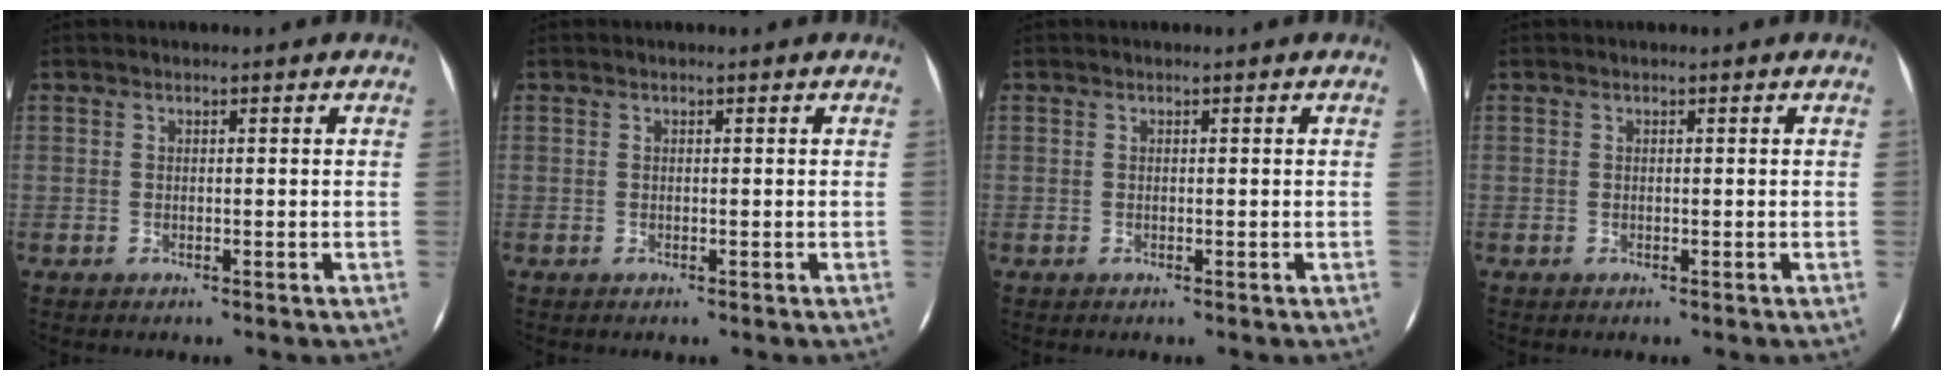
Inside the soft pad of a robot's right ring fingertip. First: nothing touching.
{"total": 0.0}
{"total": 0.0}
{"total": 0.0}